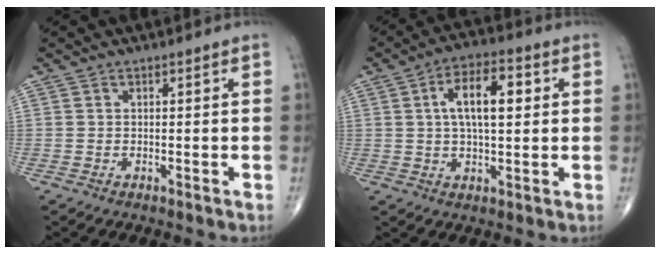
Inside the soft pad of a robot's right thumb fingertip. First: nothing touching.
{"total": 10.8, "force": [2.2, 4.8, 9.4], "torque": [-0.142, 0.012, 0.032]}